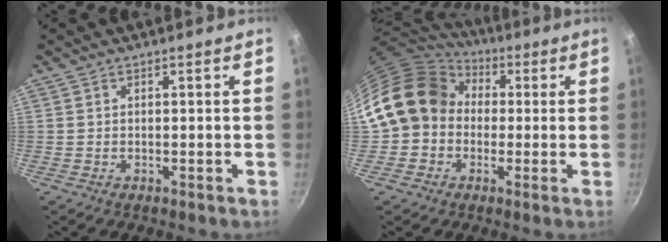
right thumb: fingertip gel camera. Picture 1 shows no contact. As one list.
[{"total": 15.2, "force": [1.2, 13.0, 7.8], "torque": [-0.113, 0.041, 0.007]}]